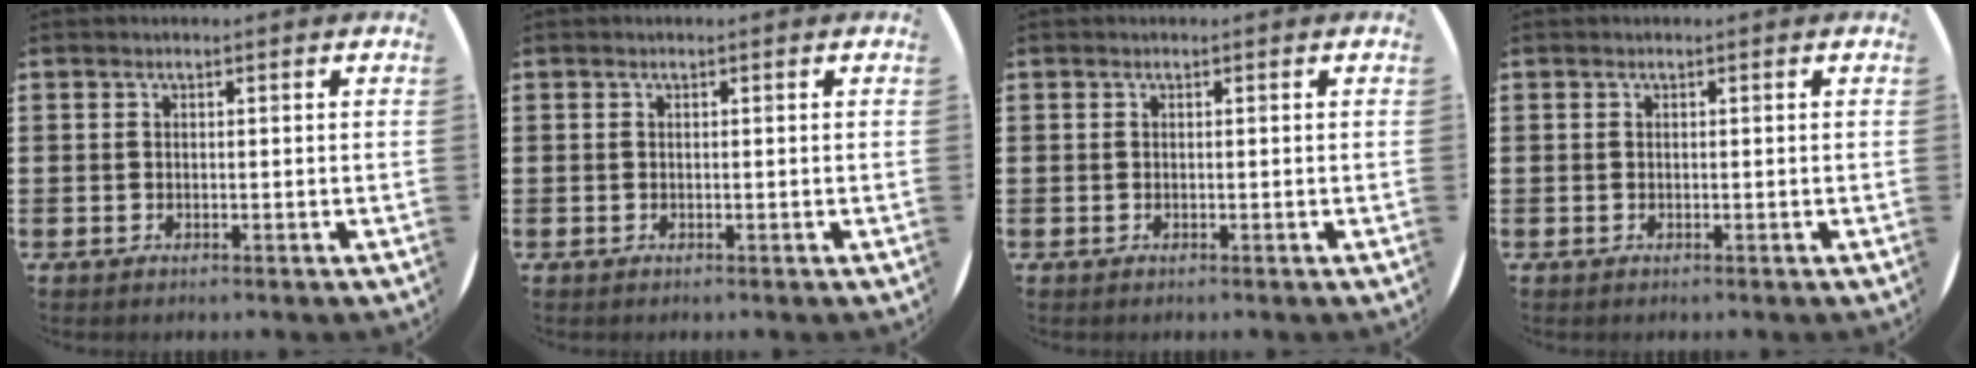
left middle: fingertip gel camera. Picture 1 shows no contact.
{"total": 0.0}
{"total": 0.0}
{"total": 0.0}